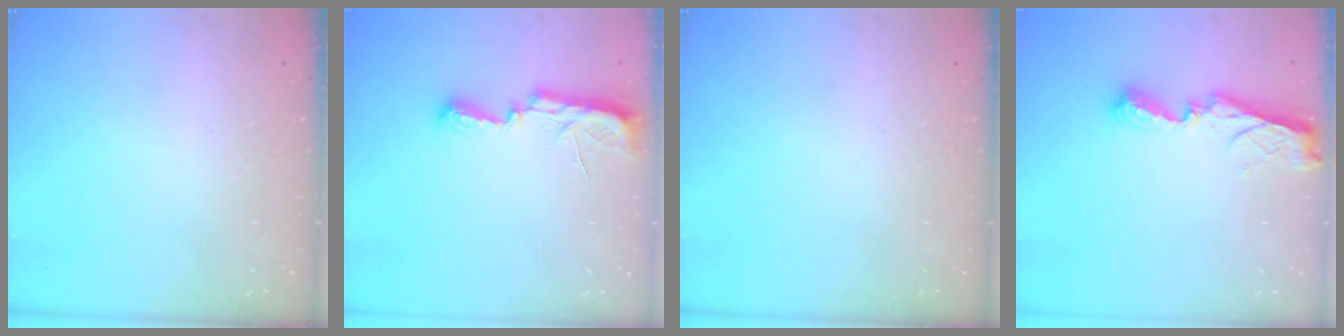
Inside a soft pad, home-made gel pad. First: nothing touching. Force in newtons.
{"total": 7.9, "press": 7.8, "slide": 0.8}
{"total": 0.0}
{"total": 8.5, "press": 8.5, "slide": 0.8}